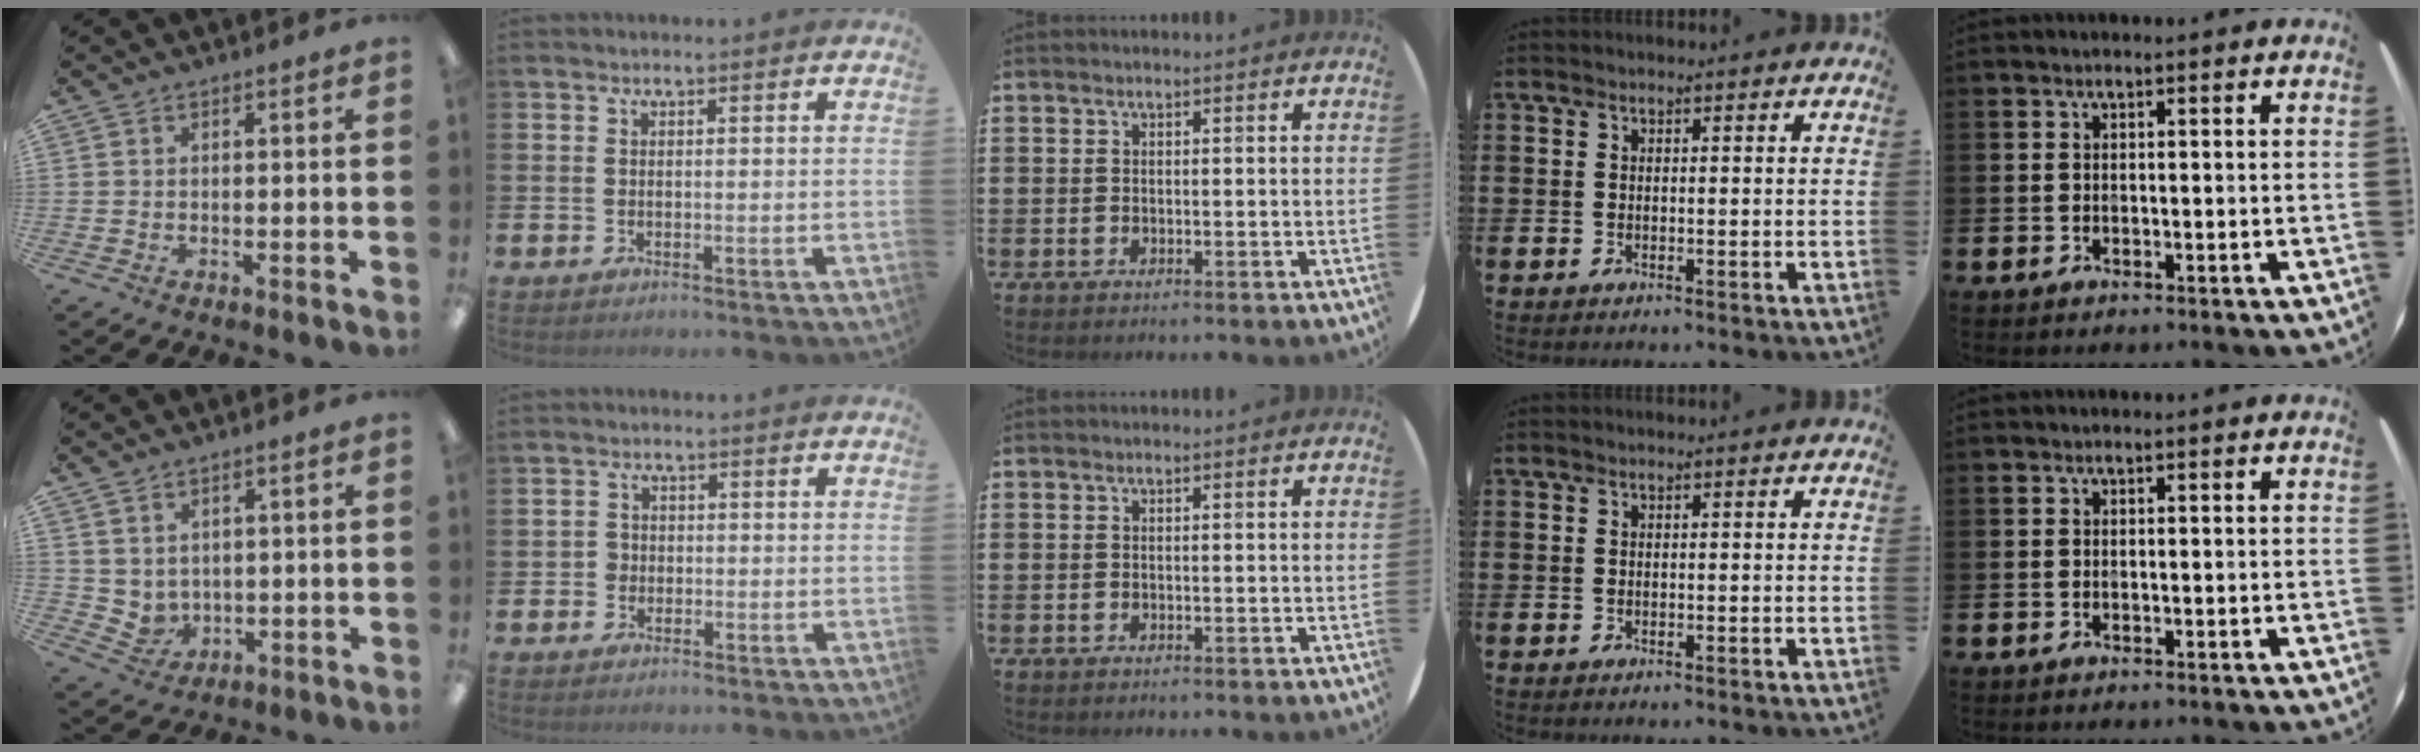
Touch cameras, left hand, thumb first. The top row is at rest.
{"thumb": {"total": 3.8, "force": [2.8, 2.6, 0.6], "torque": [-0.022, -0.014, 0.055]}, "index": {"total": 1.6, "force": [-0.4, 1.5, 0.1], "torque": [0.005, 0.002, -0.014]}}